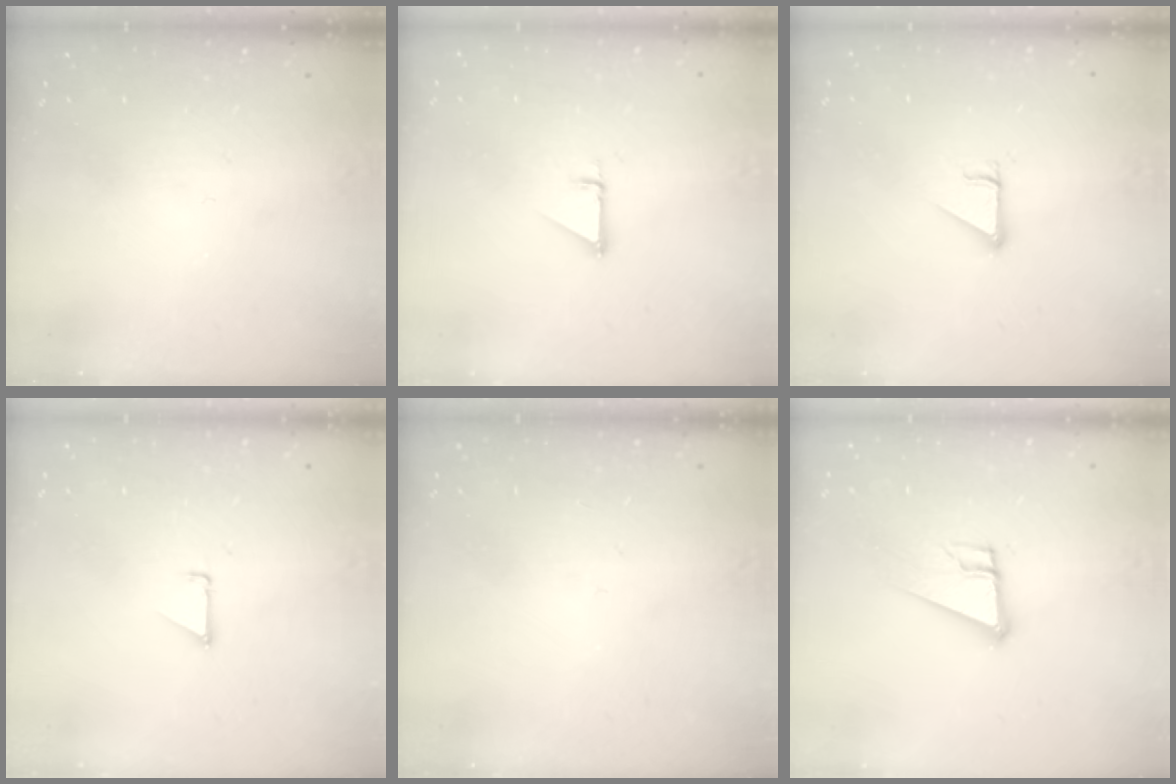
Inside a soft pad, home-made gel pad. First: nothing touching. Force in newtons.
{"total": 1.0, "press": 1.0, "slide": 0.1}
{"total": 2.7, "press": 2.7, "slide": 0.3}
{"total": 0.7, "press": 0.7, "slide": 0.1}
{"total": 2.7, "press": 2.7, "slide": 0.3}
{"total": 10.6, "press": 10.1, "slide": 3.3}